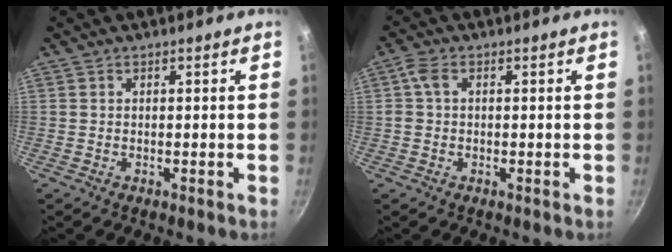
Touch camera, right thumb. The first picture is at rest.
{"total": 2.9, "force": [0.5, 2.1, 1.9], "torque": [-0.040, 0.011, 0.007]}